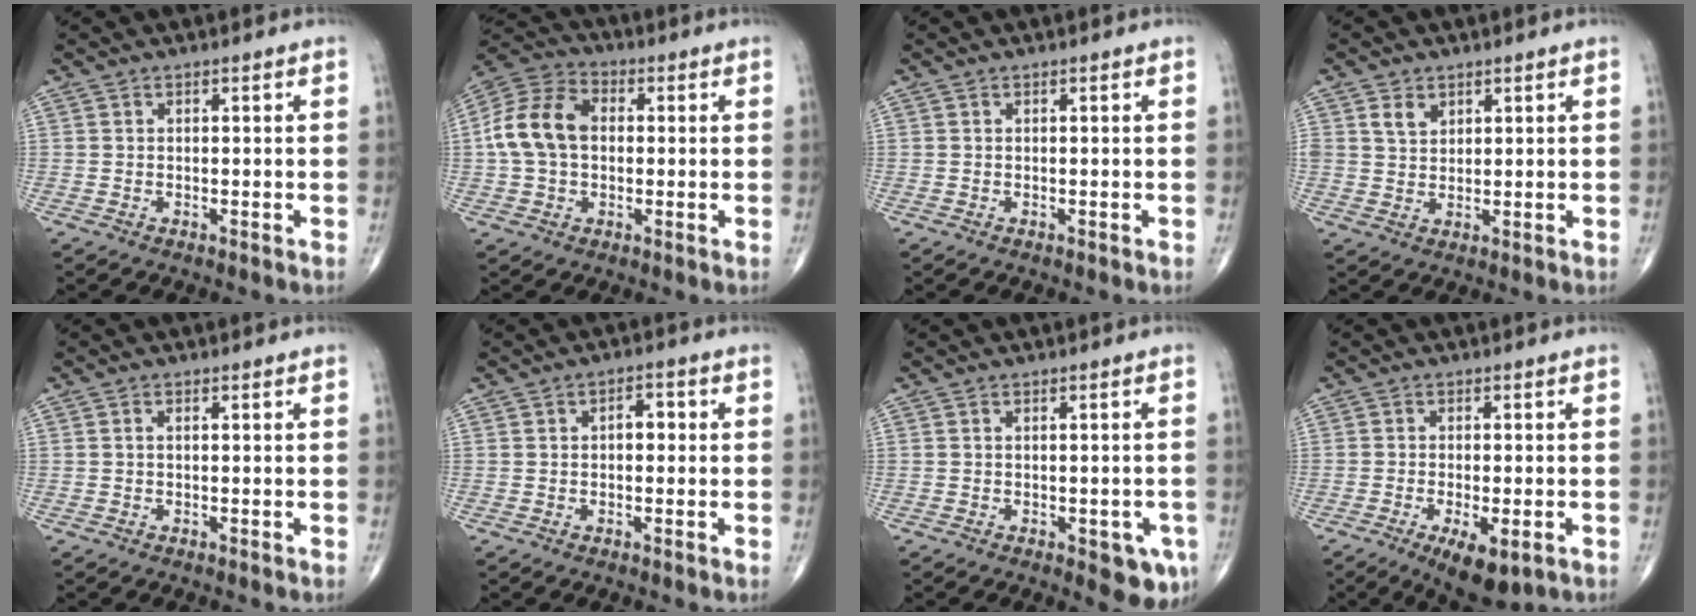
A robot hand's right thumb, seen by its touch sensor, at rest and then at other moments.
{"total": 12.2, "force": [0.5, 8.6, 8.6], "torque": [-0.166, 0.033, 0.002]}
{"total": 0.0}
{"total": 3.5, "force": [1.9, 2.5, 1.6], "torque": [-0.015, -0.013, 0.038]}
{"total": 0.7, "force": [0.0, 0.3, 0.6], "torque": [-0.013, 0.000, 0.000]}
{"total": 3.0, "force": [0.1, 1.8, 2.4], "torque": [-0.022, 0.012, -0.004]}
{"total": 6.3, "force": [-2.5, 2.6, 5.2], "torque": [-0.041, -0.003, -0.025]}
{"total": 8.7, "force": [-3.9, 3.3, 7.0], "torque": [-0.103, -0.007, -0.055]}